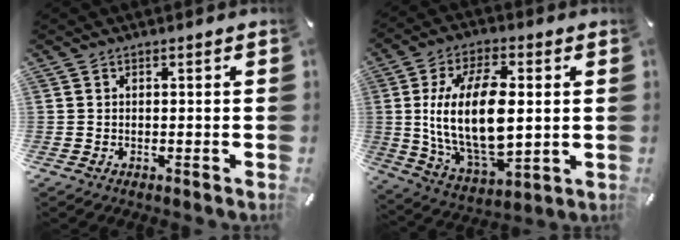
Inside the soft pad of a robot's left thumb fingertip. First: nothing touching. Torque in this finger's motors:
{"motor_torque": [1.87, 3.13, 1.46, 0.13, 0.79]}